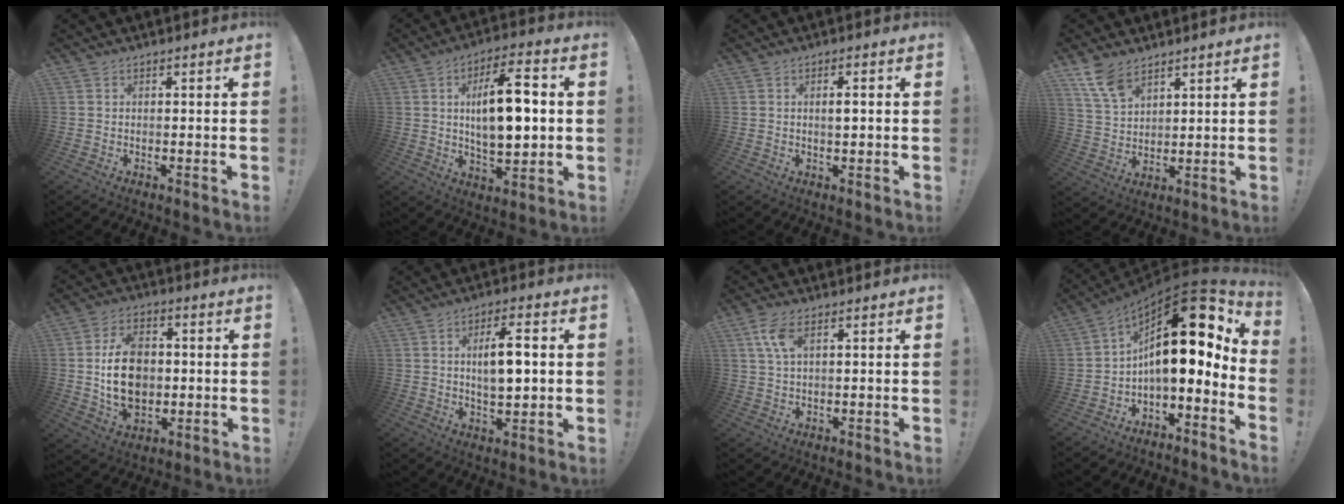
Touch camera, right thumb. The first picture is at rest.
{"total": 15.5, "force": [1.5, 6.8, 13.9], "torque": [-0.216, 0.001, 0.019]}
{"total": 2.2, "force": [0.2, 0.6, 2.1], "torque": [-0.031, -0.003, -0.001]}
{"total": 8.9, "force": [6.2, 4.6, 4.3], "torque": [-0.085, -0.027, 0.123]}
{"total": 15.5, "force": [0.2, 11.3, 10.6], "torque": [-0.172, 0.002, 0.004]}
{"total": 9.3, "force": [1.3, 3.4, 8.5], "torque": [-0.135, -0.001, 0.016]}
{"total": 6.2, "force": [2.5, 3.0, 4.8], "torque": [-0.095, -0.002, 0.046]}
{"total": 20.2, "force": [4.9, 8.4, 17.7], "torque": [-0.296, -0.030, 0.086]}